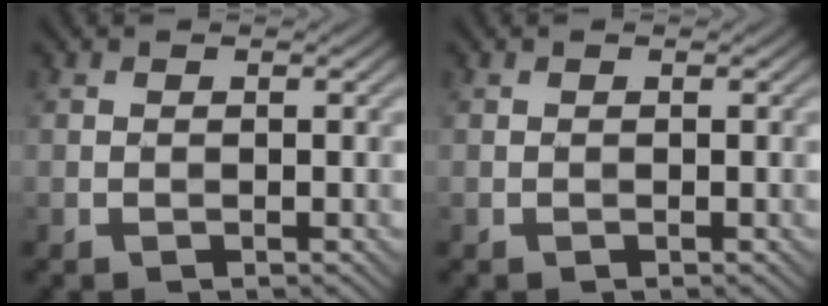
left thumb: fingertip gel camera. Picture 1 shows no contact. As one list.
[{"total": 0.0}]